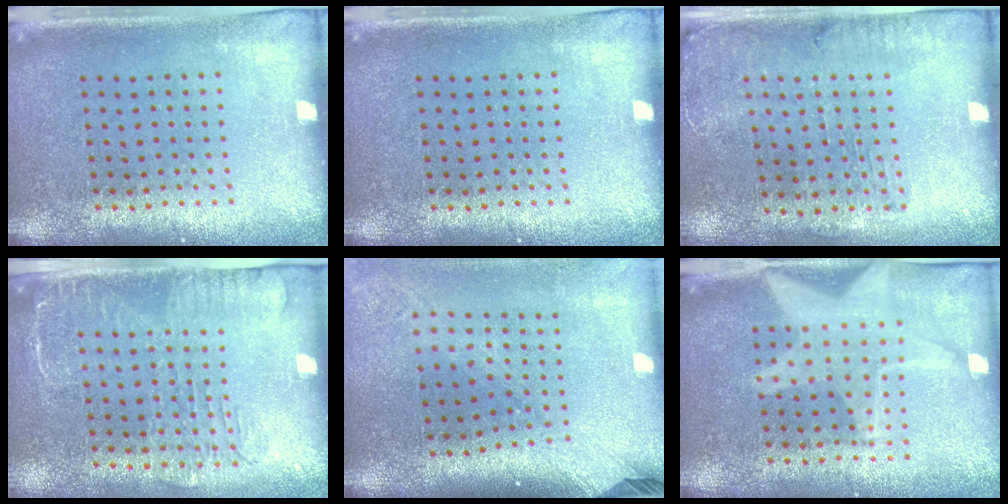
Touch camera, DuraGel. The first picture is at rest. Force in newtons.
{"total": 0.0}
{"total": 1.3, "press": 1.2, "slide": 0.4}
{"total": 1.8, "press": 1.5, "slide": 0.9}
{"total": 2.3, "press": 1.7, "slide": 1.5}
{"total": 3.1, "press": 3.0, "slide": 0.4}